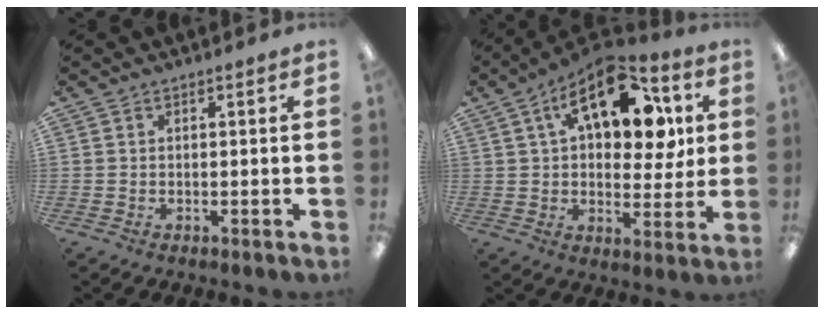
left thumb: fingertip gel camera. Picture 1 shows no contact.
{"total": 18.9, "force": [8.6, 9.6, 13.7], "torque": [-0.203, -0.019, 0.142]}